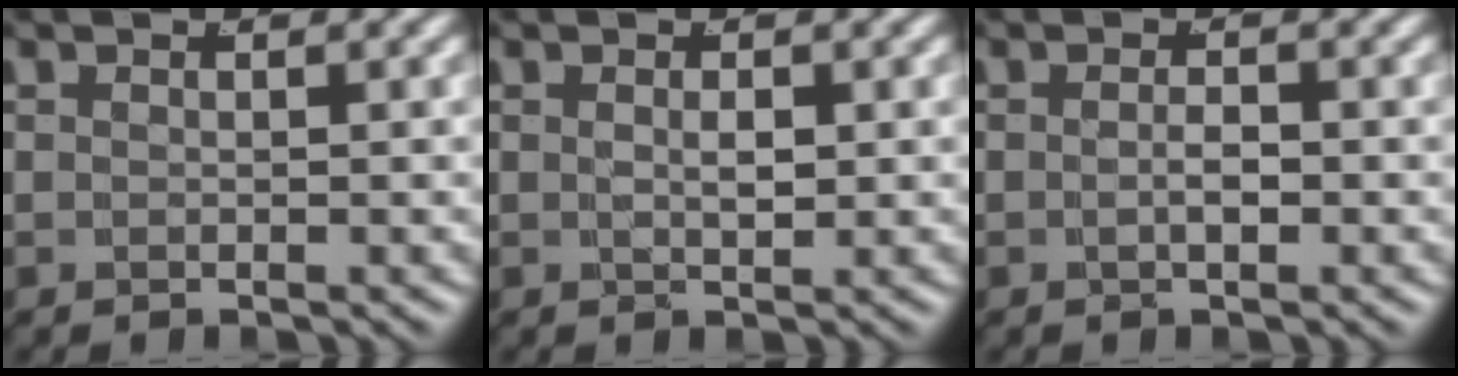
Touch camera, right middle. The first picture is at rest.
{"total": 1.1, "force": [0.2, 0.0, 1.0], "torque": [-0.016, -0.012, 0.014]}
{"total": 1.2, "force": [-0.5, 0.2, 1.0], "torque": [-0.019, -0.004, -0.006]}